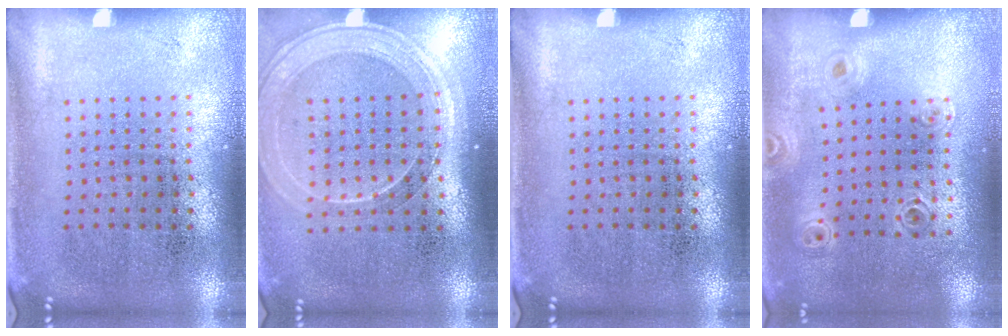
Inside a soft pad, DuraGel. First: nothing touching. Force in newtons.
{"total": 1.9, "press": 1.7, "slide": 0.8}
{"total": 0.0}
{"total": 0.9, "press": 0.9, "slide": 0.1}